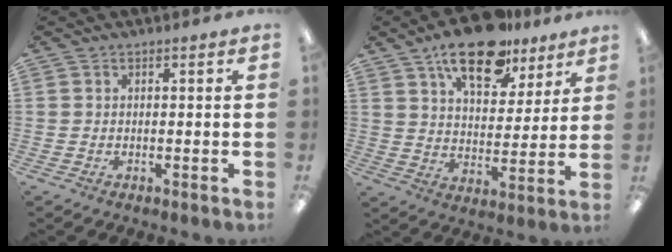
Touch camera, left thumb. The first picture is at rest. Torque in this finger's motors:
{"motor_torque": [0.38, 0.42, 1.55, -1.21, 0.28]}